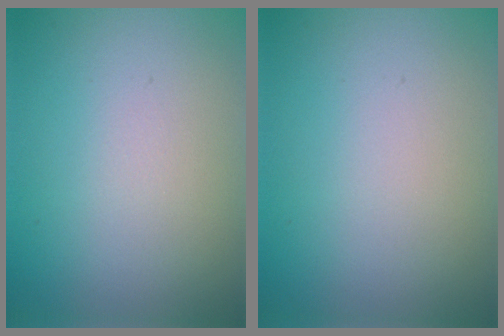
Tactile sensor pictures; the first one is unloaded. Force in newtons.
{"total": 0.0}